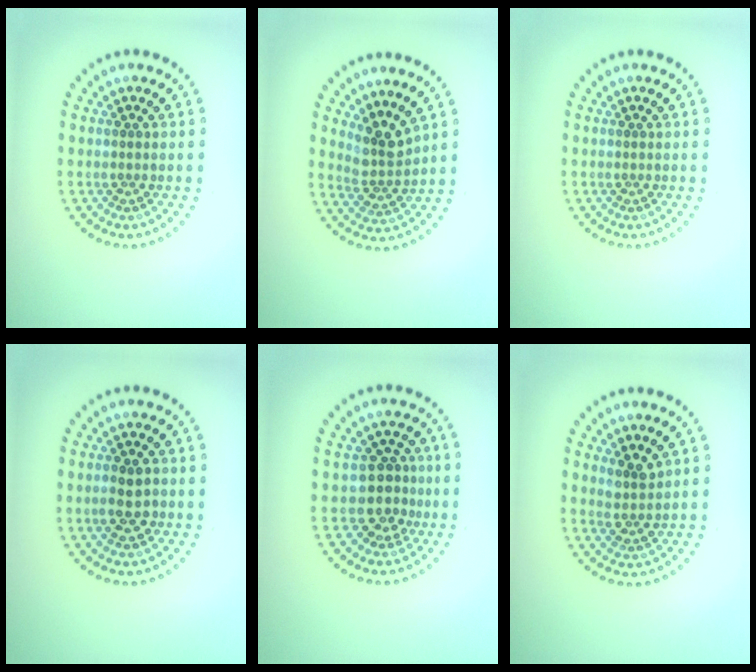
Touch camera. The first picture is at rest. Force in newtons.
{"total": 3.1, "press": 2.2, "slide": 2.1}
{"total": 0.0}
{"total": 2.4, "press": 2.3, "slide": 0.4}
{"total": 3.0, "press": 2.3, "slide": 1.8}
{"total": 2.2, "press": 1.8, "slide": 1.2}